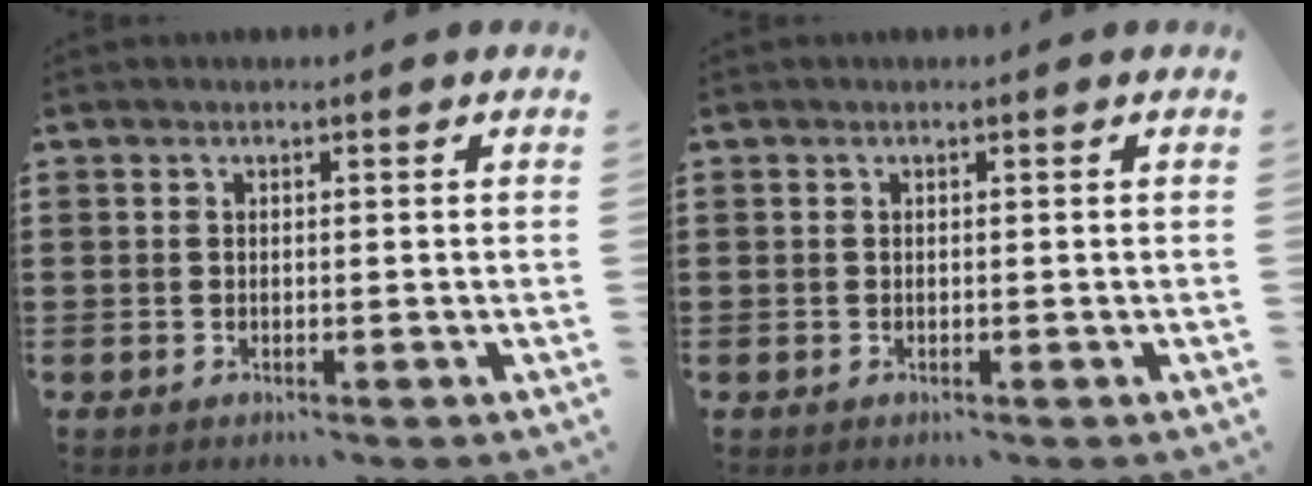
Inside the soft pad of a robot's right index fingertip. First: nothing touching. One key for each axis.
{"total": 0.0}